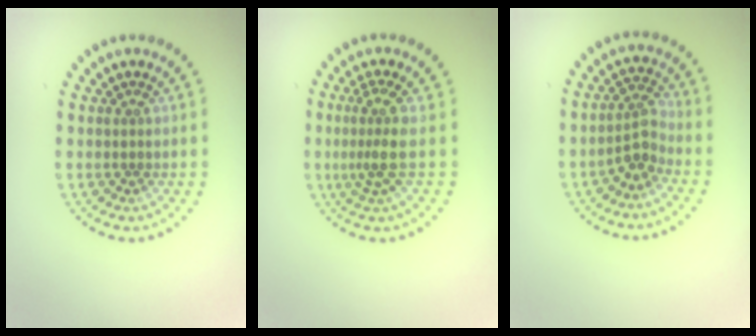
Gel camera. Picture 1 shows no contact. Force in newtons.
{"total": 2.8, "press": 2.0, "slide": 2.0}
{"total": 2.6, "press": 2.0, "slide": 1.6}